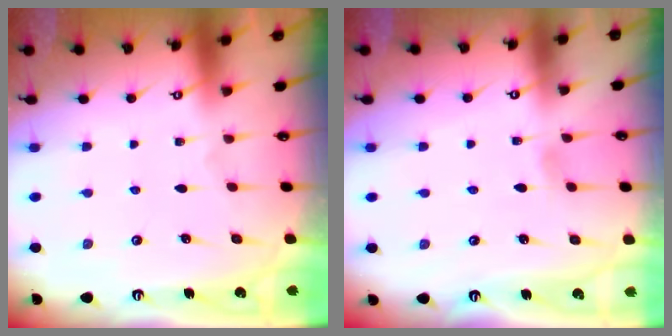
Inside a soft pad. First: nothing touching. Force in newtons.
{"total": 3.9, "press": 3.9, "slide": 0.5}